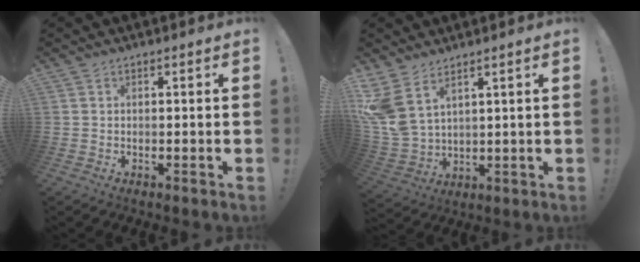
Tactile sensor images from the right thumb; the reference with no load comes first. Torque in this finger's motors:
{"motor_torque": [0.28, 0.32, 0.81, 0.74, 0.11]}